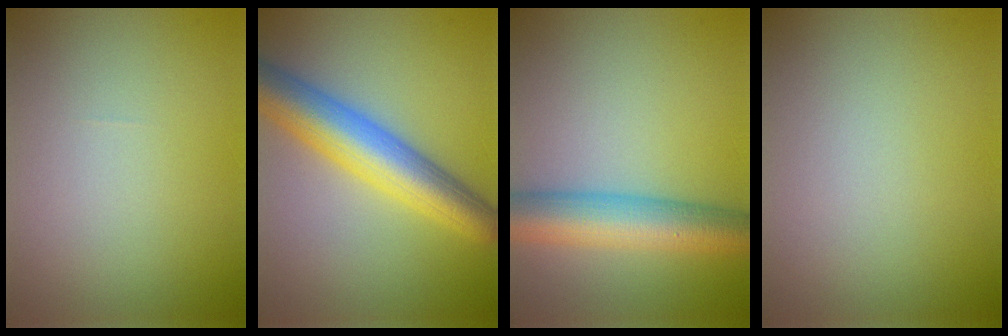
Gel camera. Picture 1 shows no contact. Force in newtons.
{"total": 7.6, "press": 7.6, "slide": 0.1}
{"total": 7.1, "press": 7.1, "slide": 0.2}
{"total": 0.0}